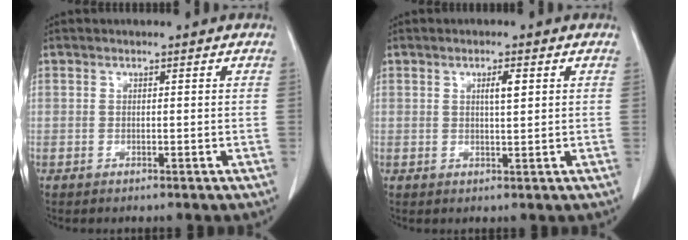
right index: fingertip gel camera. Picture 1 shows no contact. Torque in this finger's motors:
{"motor_torque": [0.01, 0.00, 0.01, 0.04]}